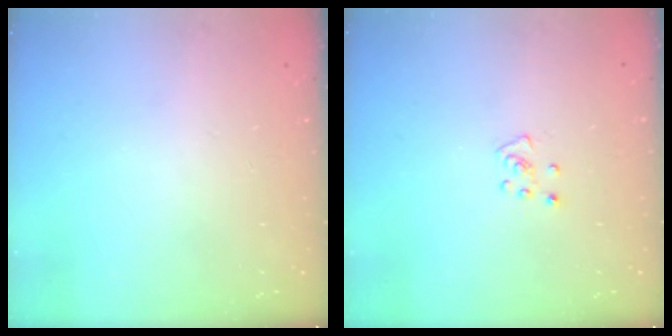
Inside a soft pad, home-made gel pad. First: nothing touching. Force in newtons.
{"total": 4.3, "press": 4.2, "slide": 0.4}